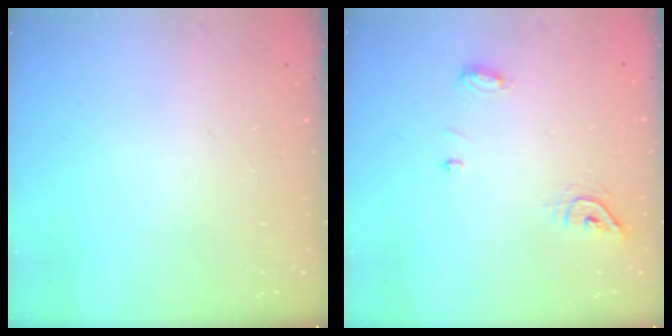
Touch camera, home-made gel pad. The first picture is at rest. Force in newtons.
{"total": 8.5, "press": 7.0, "slide": 4.8}